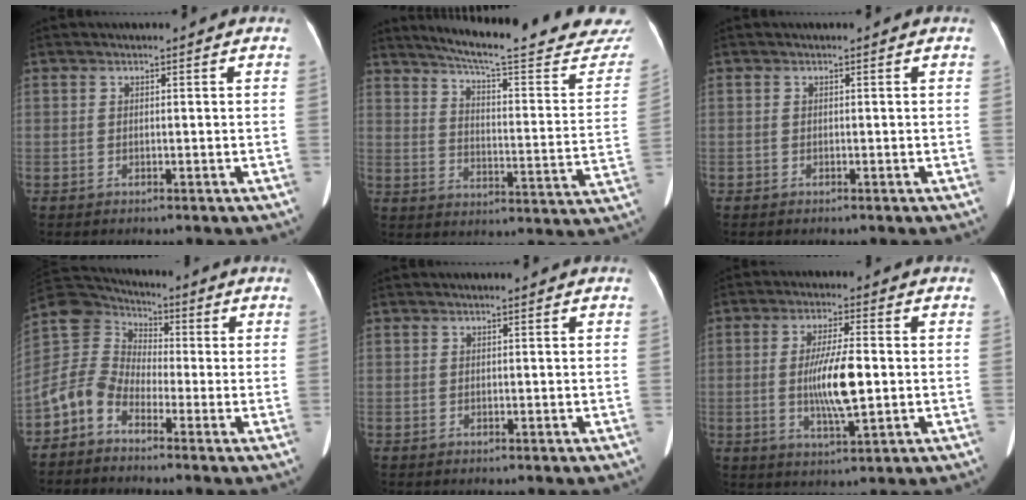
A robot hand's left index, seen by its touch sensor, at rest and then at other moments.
{"total": 25.3, "force": [23.2, 1.9, 9.8], "torque": [-0.138, -0.086, 0.283]}
{"total": 0.0}
{"total": 8.0, "force": [-3.7, 6.4, 3.1], "torque": [-0.089, 0.040, -0.082]}
{"total": 0.0}
{"total": 8.6, "force": [-0.6, 1.3, 8.5], "torque": [-0.161, -0.007, -0.009]}